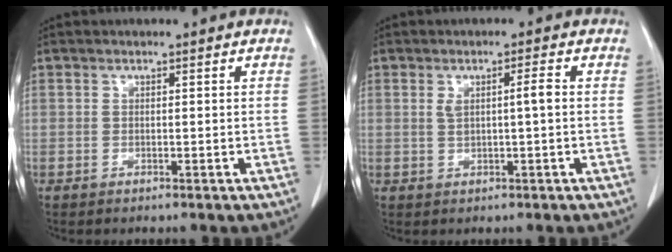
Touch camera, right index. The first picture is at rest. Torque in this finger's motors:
{"motor_torque": [0.19, -0.02, 0.02, 0.03]}